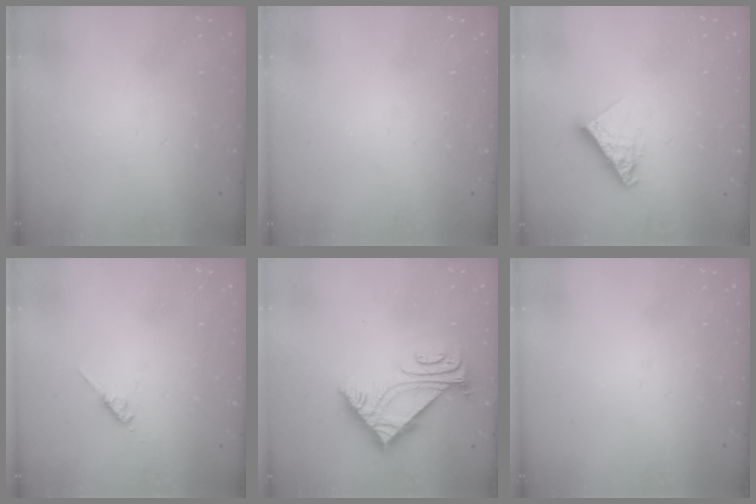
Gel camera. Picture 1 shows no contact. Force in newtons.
{"total": 0.0}
{"total": 9.0, "press": 9.0, "slide": 0.9}
{"total": 2.8, "press": 2.8, "slide": 0.5}
{"total": 5.5, "press": 5.4, "slide": 0.9}
{"total": 0.0}